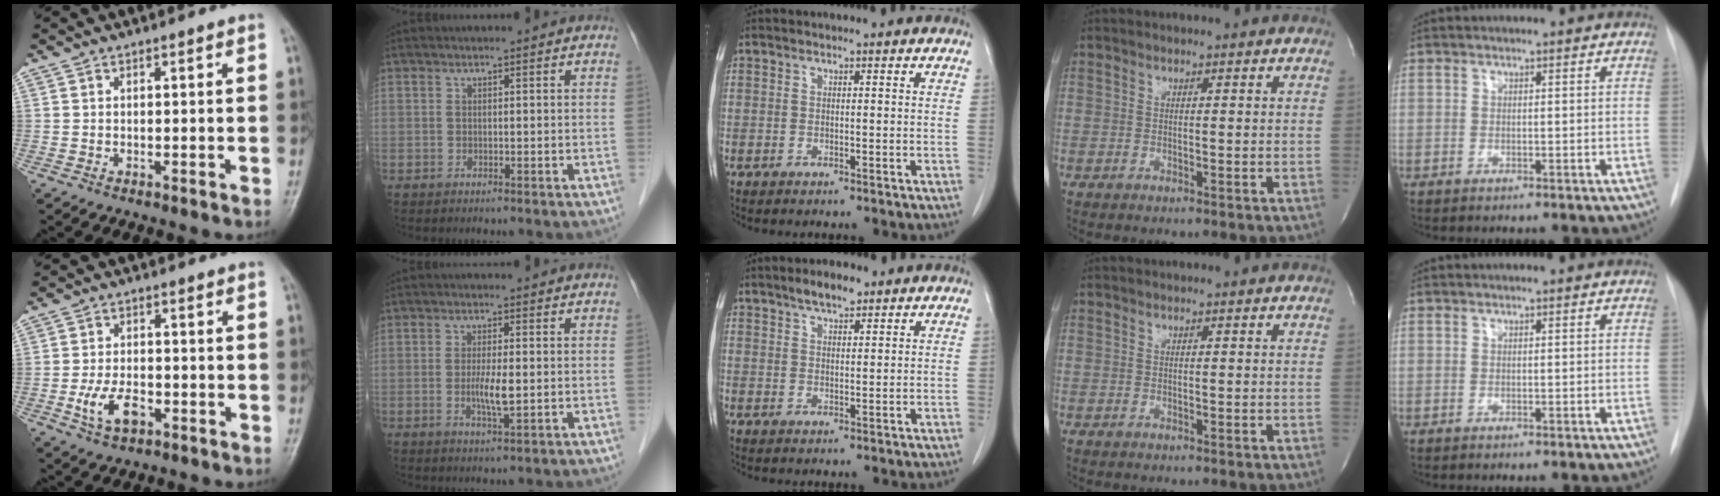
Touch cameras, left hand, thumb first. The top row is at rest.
{"thumb": {"total": 6.5, "force": [-2.4, 3.7, 4.8], "torque": [-0.090, 0.010, -0.044]}, "index": {"total": 3.8, "force": [-0.5, 0.5, 3.8], "torque": [-0.076, -0.009, -0.008]}, "middle": {"total": 3.8, "force": [2.9, 1.1, 2.2], "torque": [-0.045, 0.004, 0.050]}}